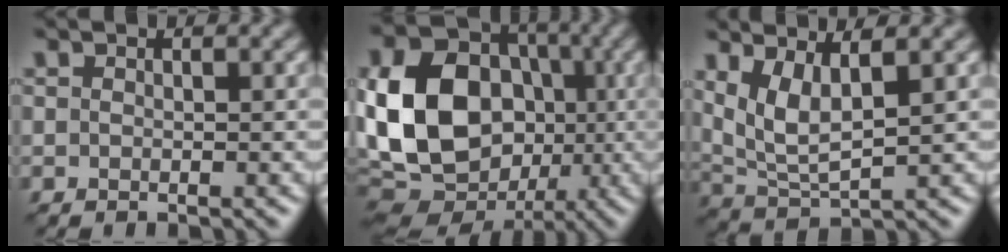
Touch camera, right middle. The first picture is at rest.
{"total": 16.2, "force": [-1.4, 12.6, 10.1], "torque": [-0.220, -0.002, -0.018]}
{"total": 4.3, "force": [1.9, 1.4, 3.6], "torque": [-0.085, -0.008, 0.046]}